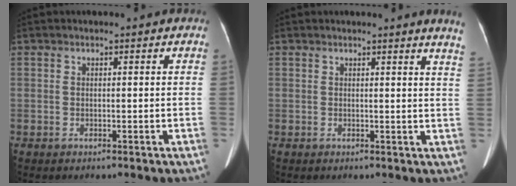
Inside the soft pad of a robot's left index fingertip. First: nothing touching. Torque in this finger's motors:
{"motor_torque": [-0.17, -1.04, 0.06, 0.08]}